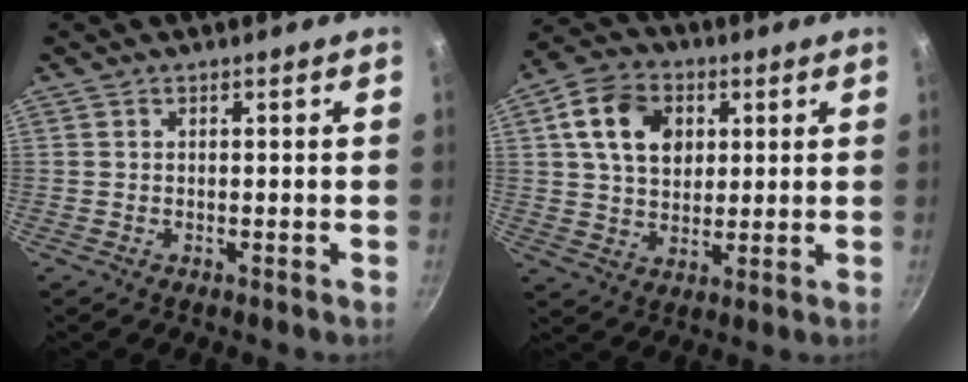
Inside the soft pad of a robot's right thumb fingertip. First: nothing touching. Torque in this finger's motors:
{"motor_torque": [0.11, 2.88, 1.33, 0.05, 0.12]}